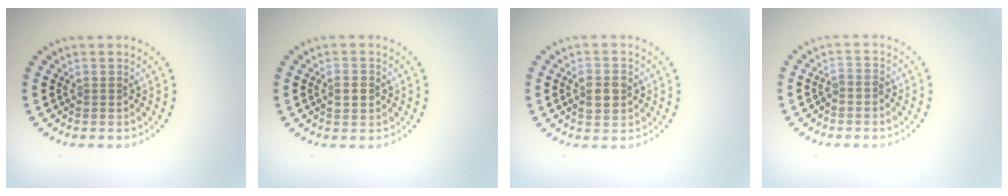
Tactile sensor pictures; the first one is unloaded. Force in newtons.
{"total": 2.1, "press": 2.1, "slide": 0.0}
{"total": 3.0, "press": 3.0, "slide": 0.2}
{"total": 0.9, "press": 0.7, "slide": 0.6}